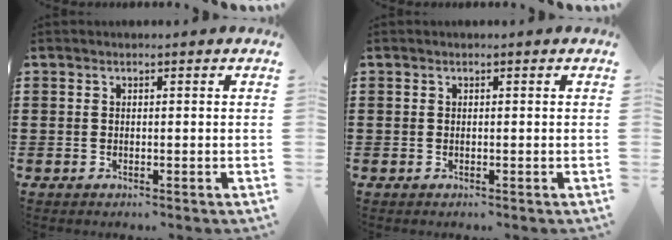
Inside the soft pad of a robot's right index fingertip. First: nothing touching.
{"total": 0.0}